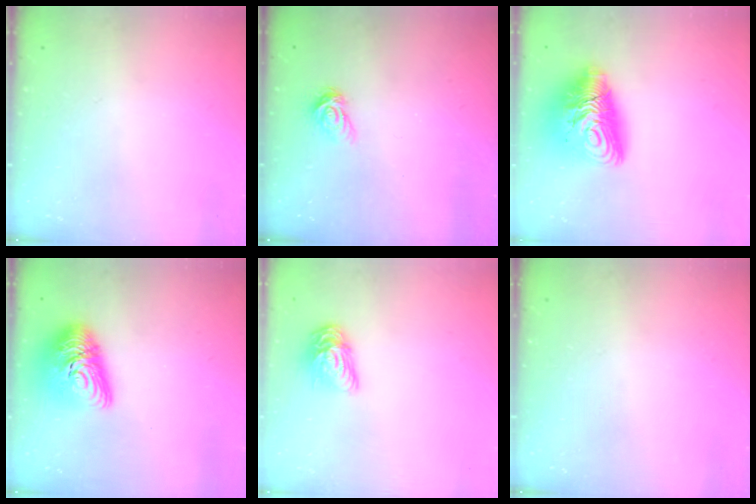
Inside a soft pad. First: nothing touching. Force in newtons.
{"total": 3.8, "press": 3.8, "slide": 0.4}
{"total": 14.9, "press": 14.8, "slide": 1.4}
{"total": 13.9, "press": 13.9, "slide": 1.0}
{"total": 9.9, "press": 9.9, "slide": 0.3}
{"total": 0.0}